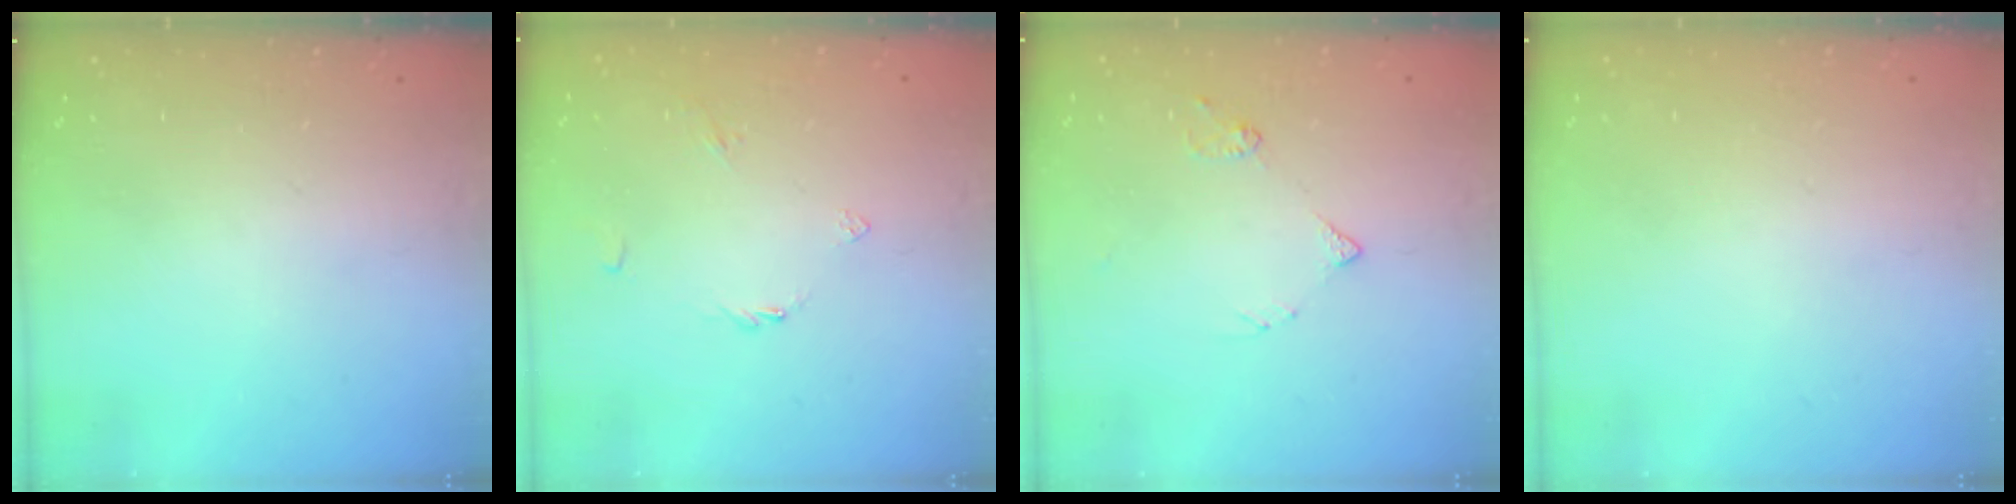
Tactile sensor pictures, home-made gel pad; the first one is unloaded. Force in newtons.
{"total": 2.4, "press": 2.4, "slide": 0.5}
{"total": 5.4, "press": 5.3, "slide": 0.9}
{"total": 2.0, "press": 2.0, "slide": 0.1}